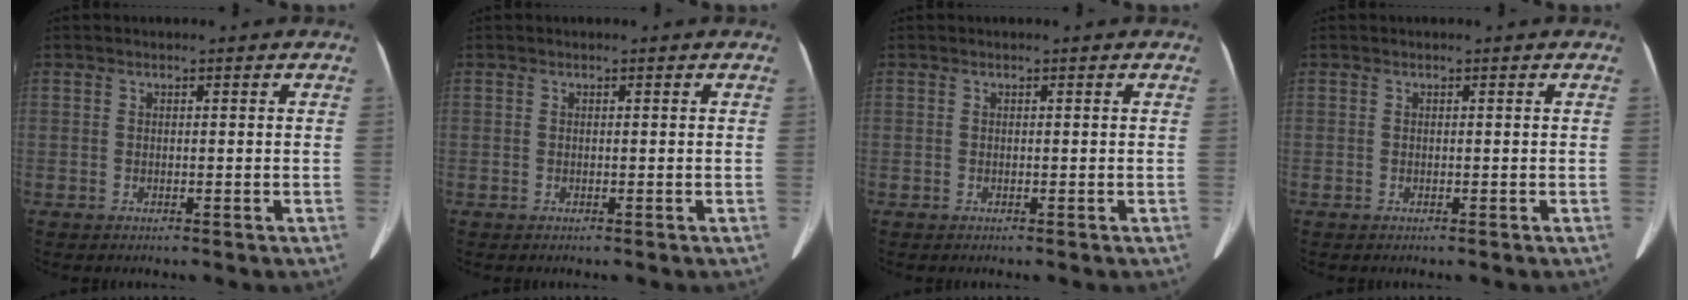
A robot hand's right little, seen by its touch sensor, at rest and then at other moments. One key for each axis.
{"total": 0.0}
{"total": 0.0}
{"total": 0.0}